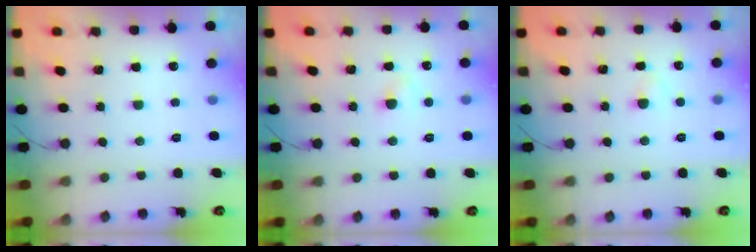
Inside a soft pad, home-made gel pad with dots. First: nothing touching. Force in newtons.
{"total": 2.4, "press": 2.3, "slide": 0.8}
{"total": 1.6, "press": 1.4, "slide": 0.9}